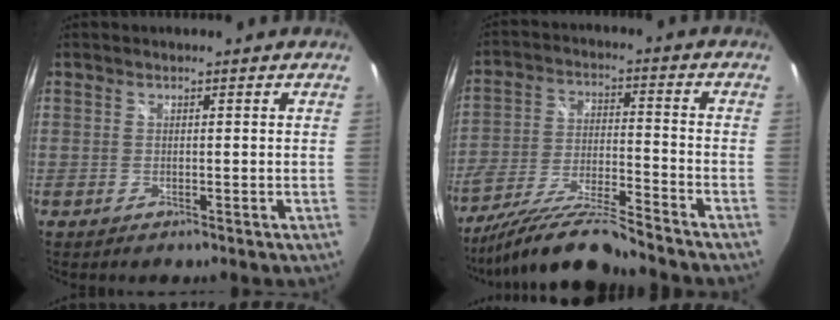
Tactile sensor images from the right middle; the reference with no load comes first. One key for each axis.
{"total": 13.8, "fx": -12.3, "fy": -0.1, "fz": 6.2, "tx": -0.124, "ty": -0.024, "tz": -0.226}